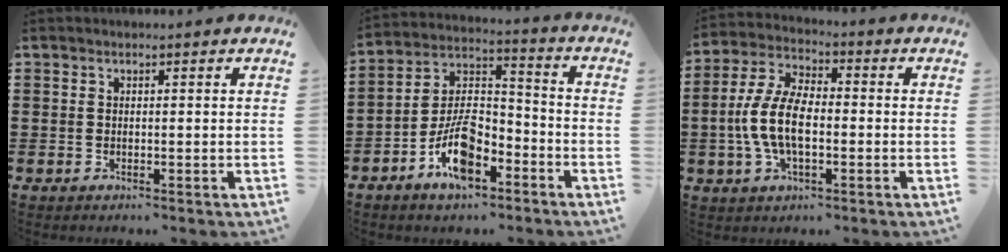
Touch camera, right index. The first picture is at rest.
{"total": 9.8, "force": [-5.9, 4.4, 6.6], "torque": [-0.133, 0.010, -0.108]}
{"total": 8.9, "force": [-1.6, 4.4, 7.6], "torque": [-0.181, -0.003, -0.038]}